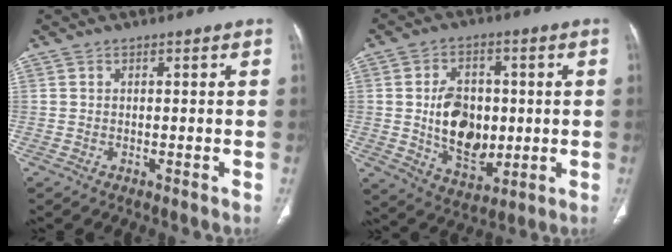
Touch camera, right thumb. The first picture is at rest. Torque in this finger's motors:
{"motor_torque": [1.58, 1.38, 1.15, -1.12, 0.12]}